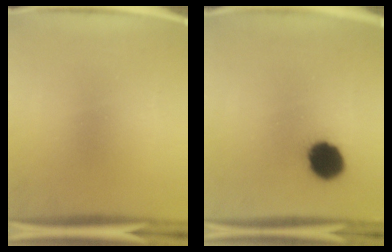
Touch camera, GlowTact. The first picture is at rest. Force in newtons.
{"total": 10.8}